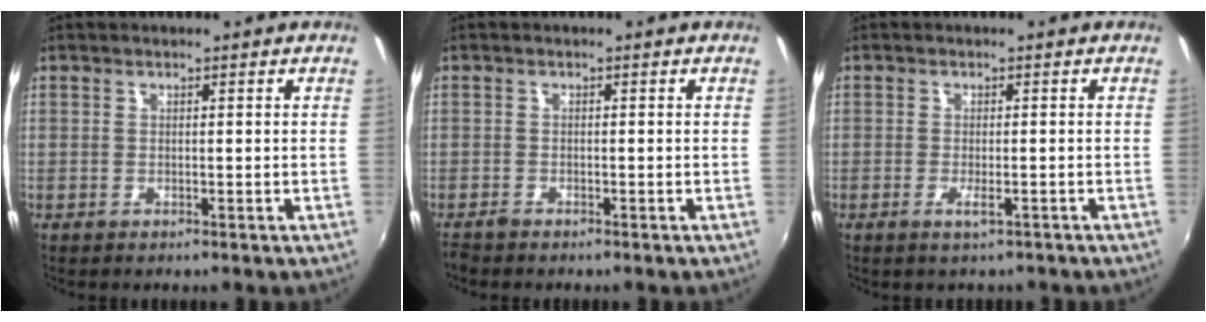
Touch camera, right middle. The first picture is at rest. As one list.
[{"total": 1.9, "force": [-1.8, 0.4, 0.5], "torque": [-0.015, -0.011, -0.036]}, {"total": 2.0, "force": [-1.3, 0.5, 1.5], "torque": [-0.027, -0.002, -0.021]}]